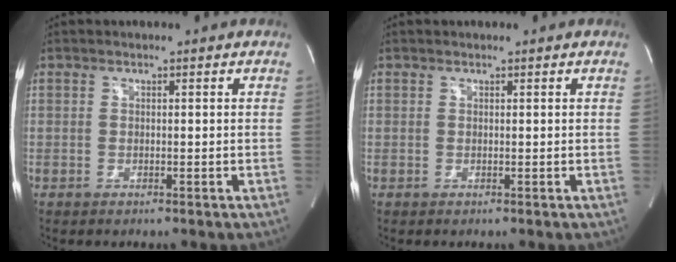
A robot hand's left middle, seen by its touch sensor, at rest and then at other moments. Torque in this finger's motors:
{"motor_torque": [-0.20, -0.05, -0.07, 0.01]}